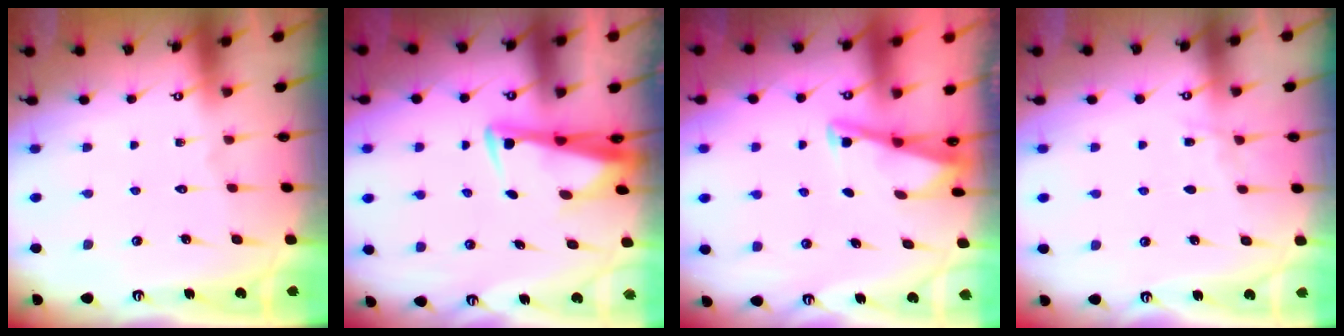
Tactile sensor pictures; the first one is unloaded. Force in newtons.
{"total": 3.6, "press": 3.5, "slide": 1.1}
{"total": 2.9, "press": 2.9, "slide": 0.3}
{"total": 3.1, "press": 3.1, "slide": 0.4}